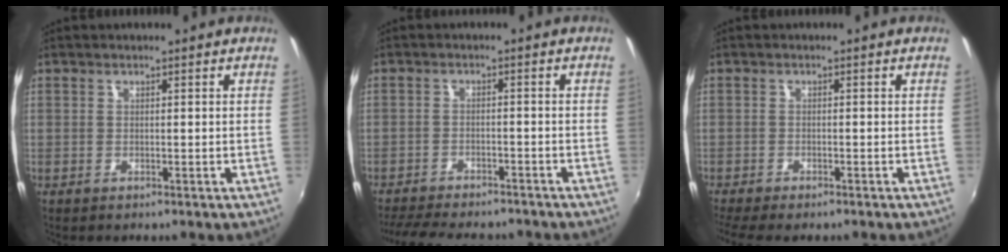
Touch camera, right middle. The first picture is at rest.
{"total": 13.2, "force": [-11.4, 3.8, 5.5], "torque": [-0.126, -0.020, -0.167]}
{"total": 5.0, "force": [-4.1, 1.0, 2.7], "torque": [-0.067, -0.028, -0.071]}